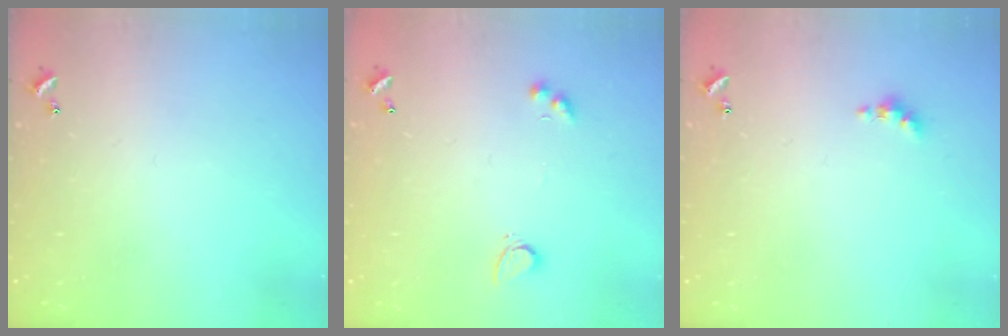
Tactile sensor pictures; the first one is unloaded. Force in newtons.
{"total": 2.6, "press": 2.6, "slide": 0.5}
{"total": 1.9, "press": 1.8, "slide": 0.6}